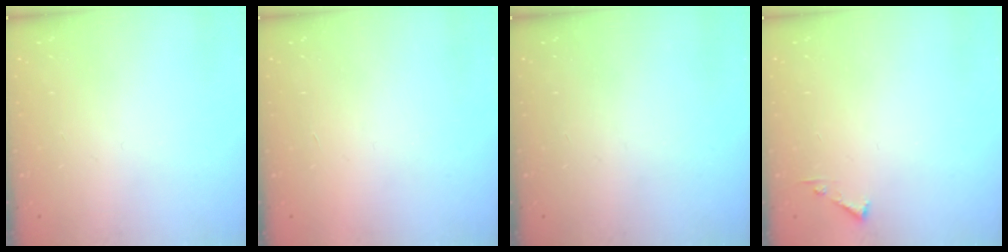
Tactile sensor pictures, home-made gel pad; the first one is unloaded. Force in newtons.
{"total": 1.7, "press": 1.7, "slide": 0.1}
{"total": 0.0}
{"total": 3.6, "press": 3.6, "slide": 0.4}